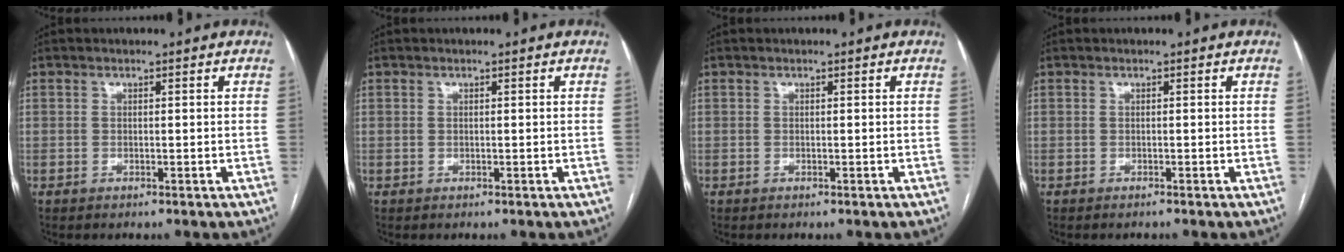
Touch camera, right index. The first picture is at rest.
{"total": 0.0}
{"total": 0.0}
{"total": 0.0}